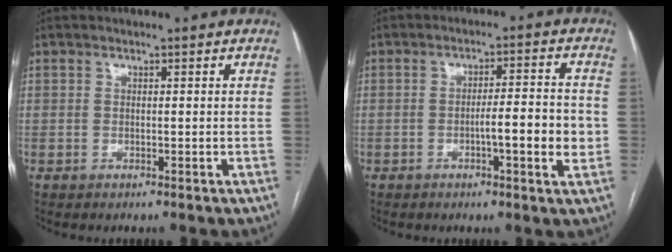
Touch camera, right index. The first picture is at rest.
{"total": 7.3, "force": [-1.7, 0.6, 7.0], "torque": [-0.102, 0.005, -0.027]}